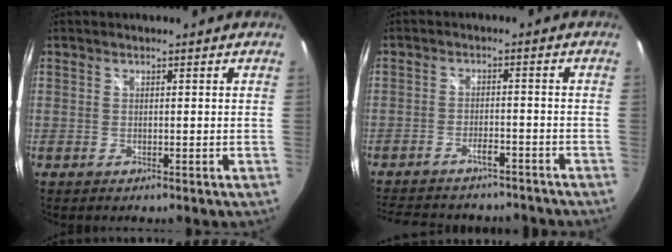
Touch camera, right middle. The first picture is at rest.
{"total": 14.4, "force": [-12.4, 4.9, 5.5], "torque": [-0.131, -0.002, -0.171]}